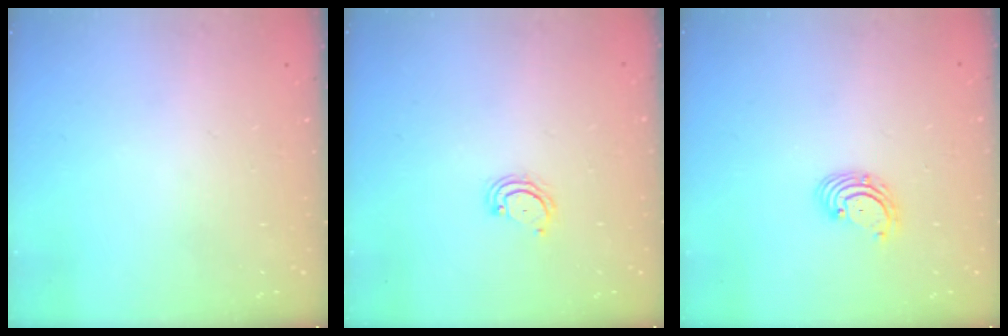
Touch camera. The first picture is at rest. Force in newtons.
{"total": 3.6, "press": 3.6, "slide": 0.3}
{"total": 2.9, "press": 2.9, "slide": 0.3}